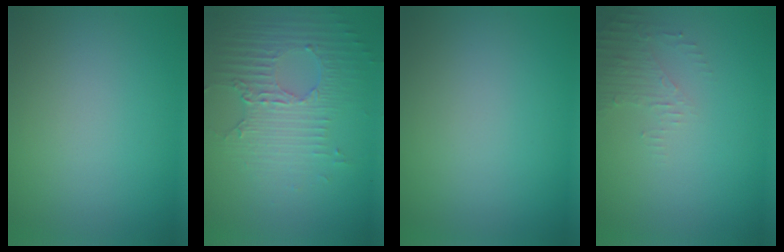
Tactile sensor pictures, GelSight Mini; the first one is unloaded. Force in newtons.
{"total": 5.4, "press": 3.5, "slide": 4.1}
{"total": 0.0}
{"total": 1.9, "press": 1.8, "slide": 0.4}